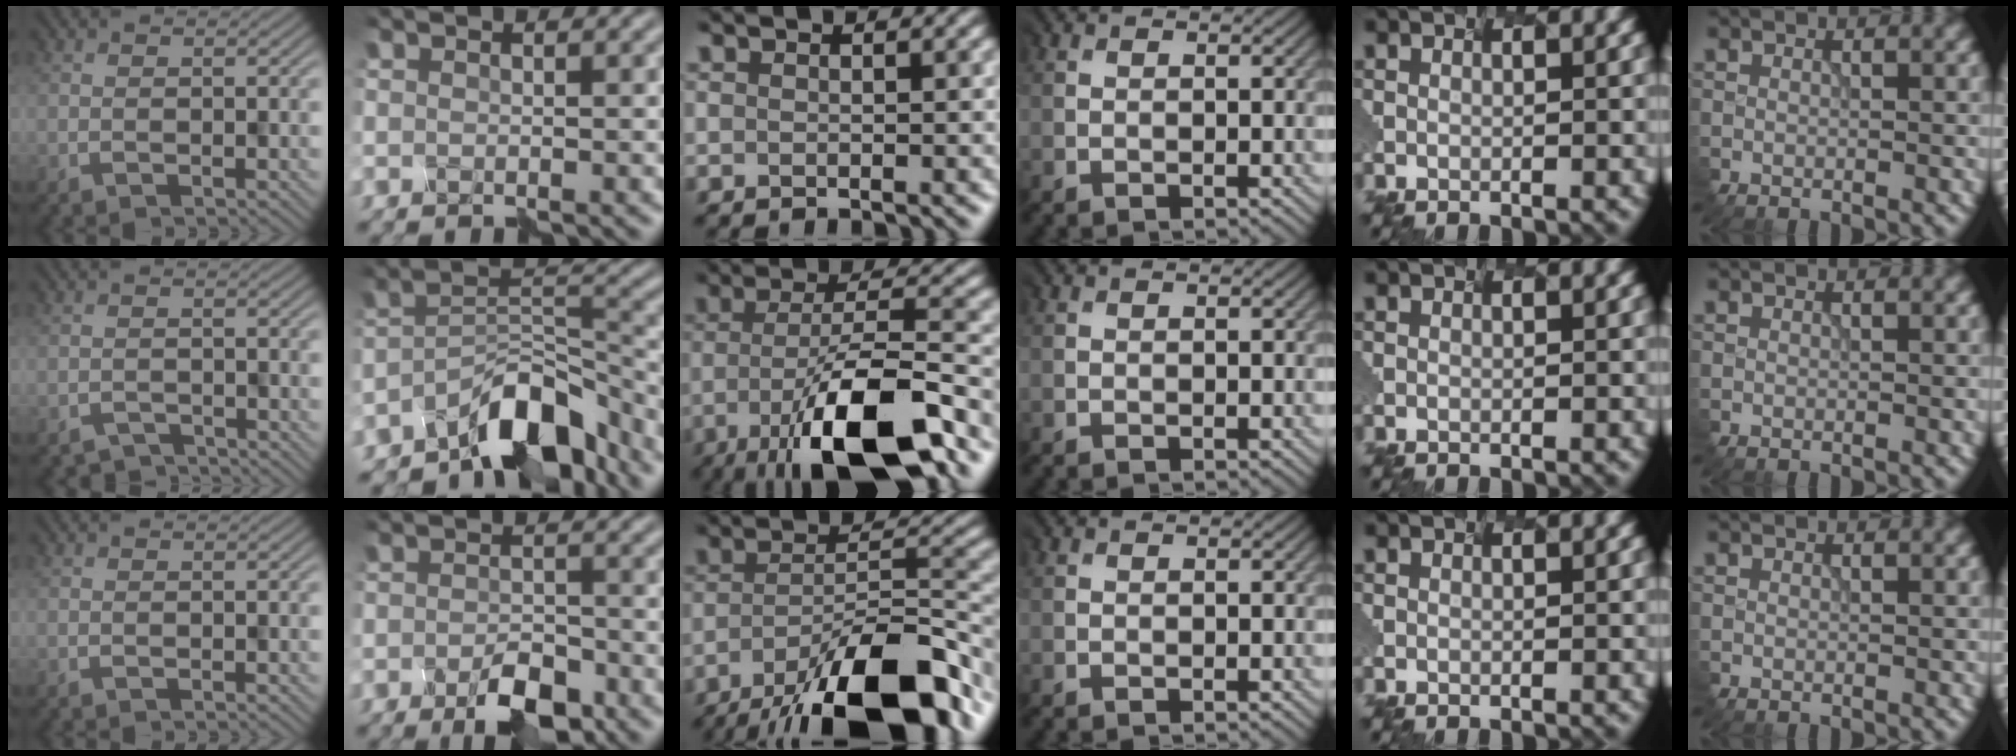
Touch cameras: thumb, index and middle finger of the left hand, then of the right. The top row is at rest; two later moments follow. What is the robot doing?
{"motion": "disassemble", "object": "markers"}